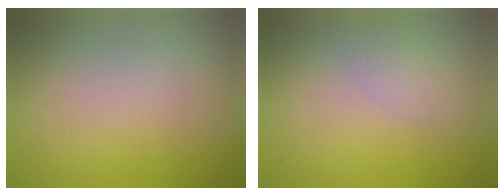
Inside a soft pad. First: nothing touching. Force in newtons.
{"total": 1.8, "press": 1.8, "slide": 0.1}